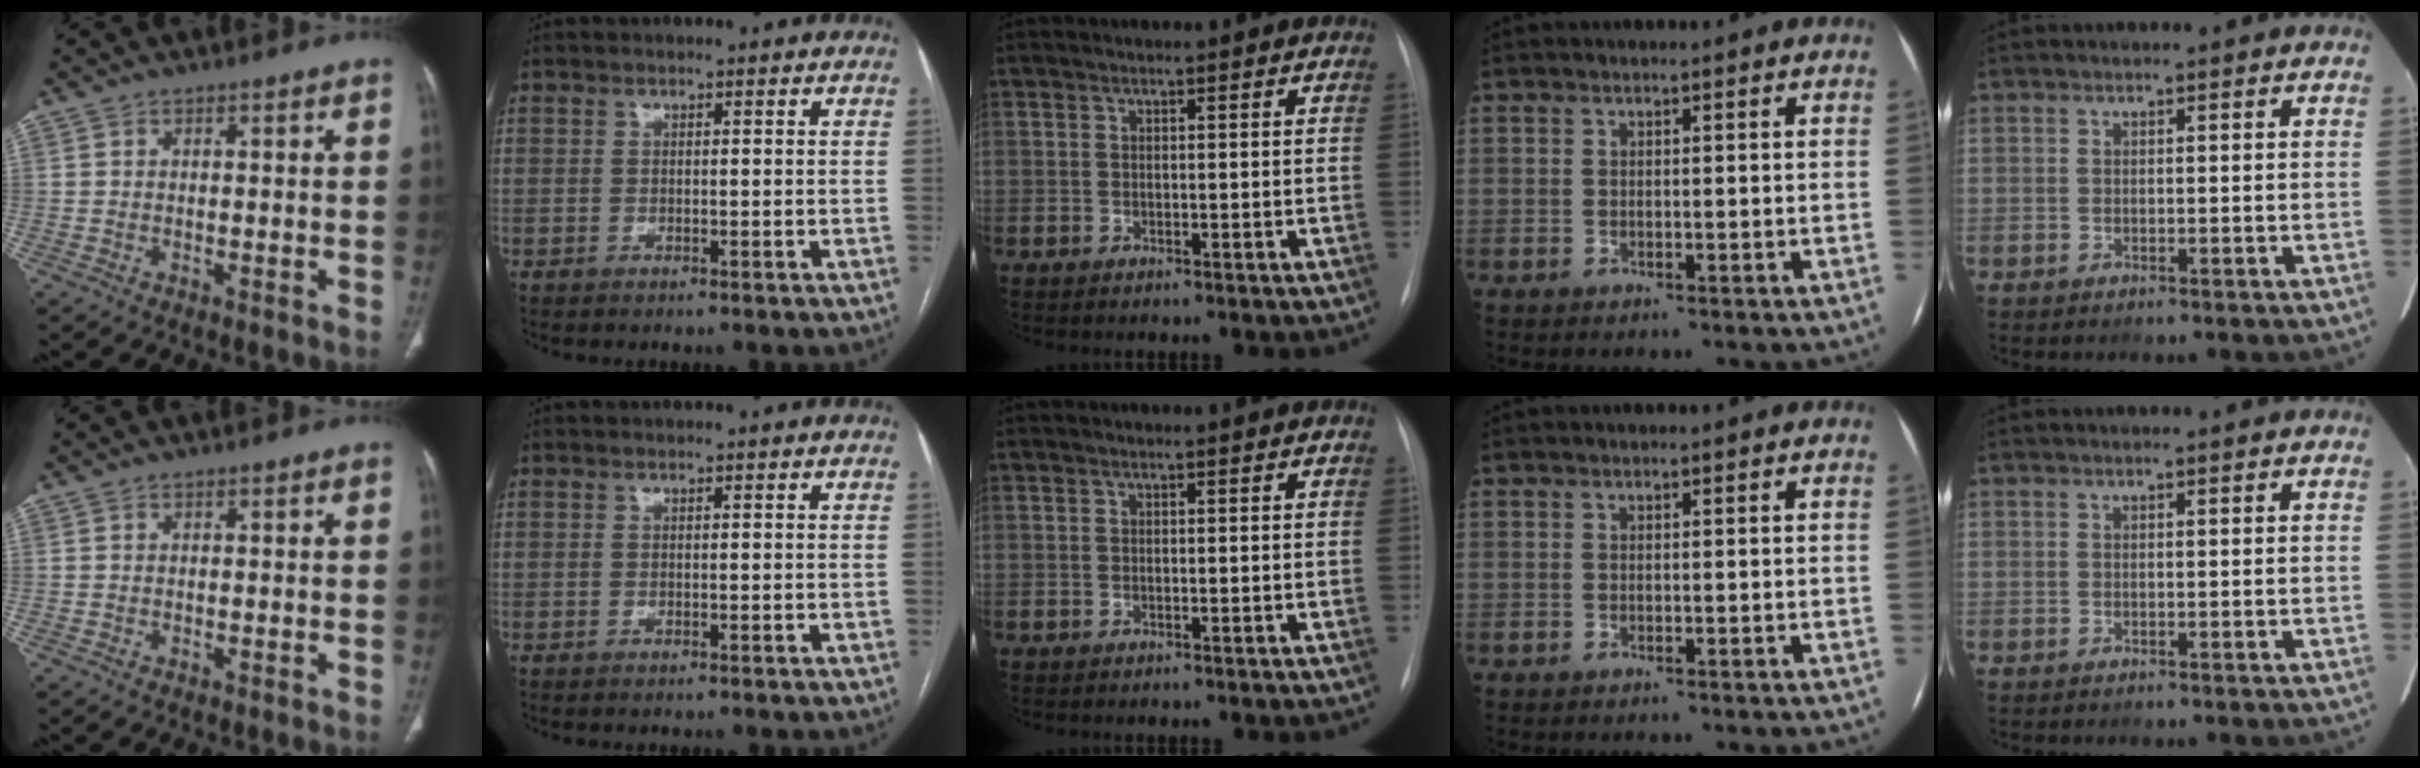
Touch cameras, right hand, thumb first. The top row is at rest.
{}